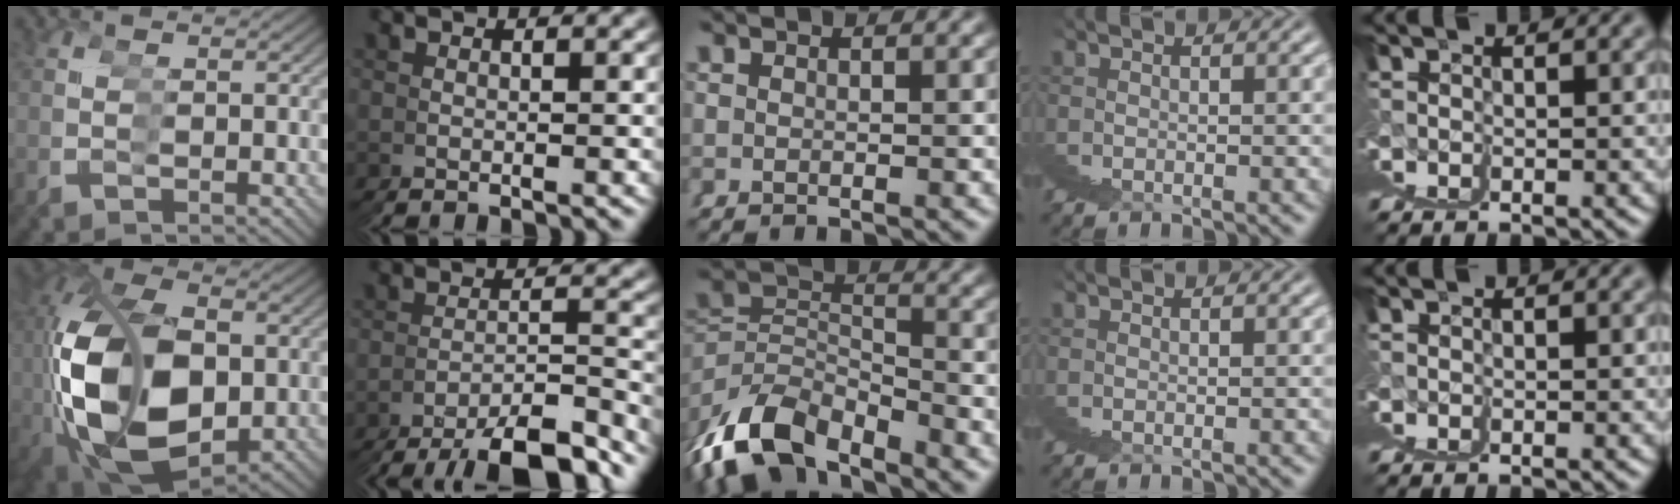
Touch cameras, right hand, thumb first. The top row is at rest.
{"thumb": {"total": 18.9, "force": [-3.2, 12.1, 14.1], "torque": [-0.313, -0.052, -0.017]}, "index": {"total": 7.7, "force": [-7.2, 0.4, 2.6], "torque": [-0.026, -0.004, -0.107]}, "middle": {"total": 8.7, "force": [-4.7, 5.2, 5.2], "torque": [-0.105, -0.038, -0.066]}}